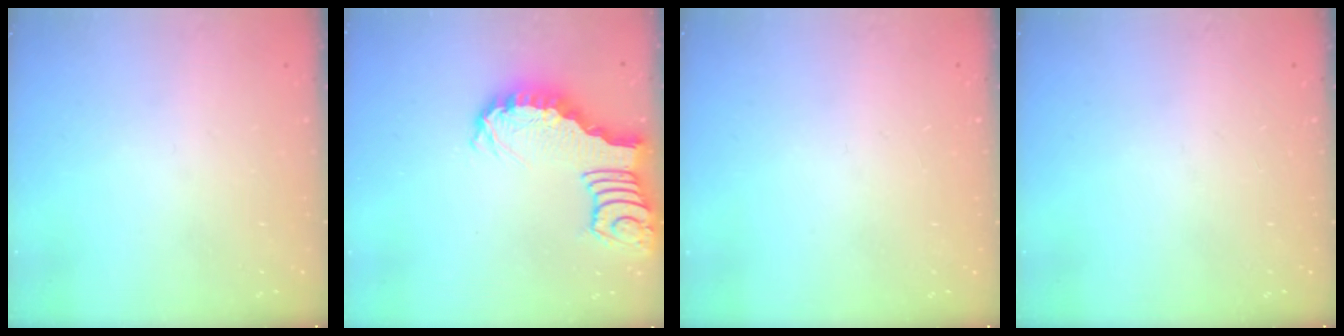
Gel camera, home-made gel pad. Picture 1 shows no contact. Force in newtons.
{"total": 3.7, "press": 3.7, "slide": 0.6}
{"total": 0.0}
{"total": 0.0}